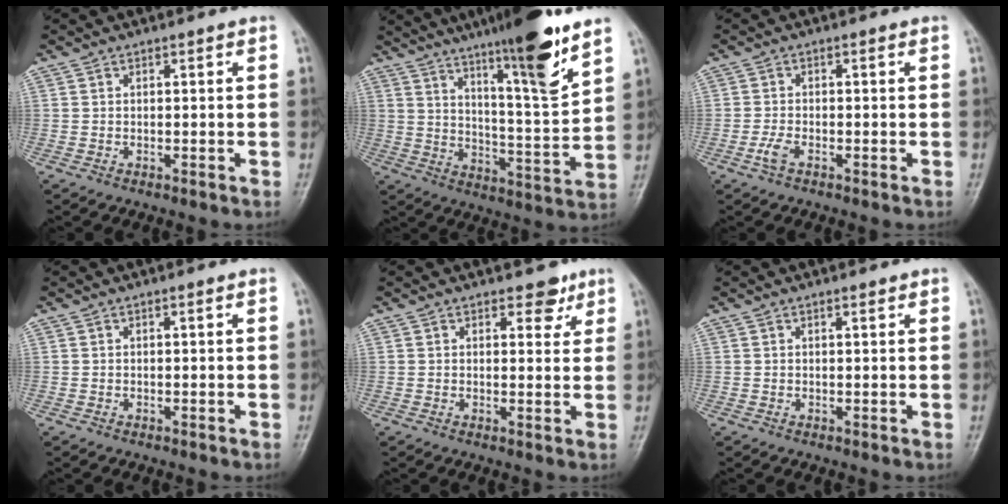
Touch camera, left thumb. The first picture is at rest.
{"total": 16.9, "force": [11.3, 1.4, 12.5], "torque": [-0.178, -0.067, 0.180]}
{"total": 2.1, "force": [-1.1, 0.7, 1.6], "torque": [-0.038, 0.003, -0.026]}
{"total": 0.0}
{"total": 3.5, "force": [2.4, 2.1, 1.6], "torque": [0.003, -0.012, 0.030]}
{"total": 0.6, "force": [0.5, 0.1, 0.4], "torque": [-0.007, -0.003, 0.007]}